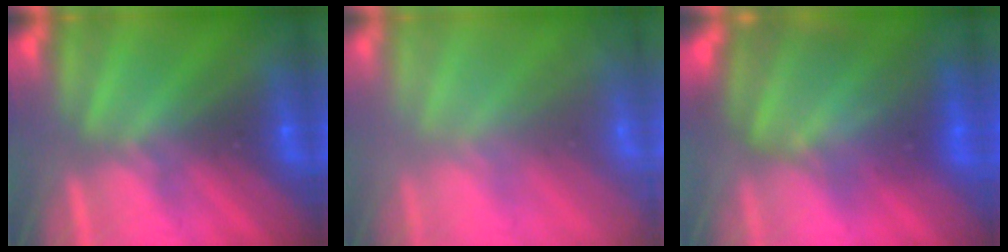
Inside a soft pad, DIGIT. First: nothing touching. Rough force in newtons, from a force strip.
{"total": 7.8}
{"total": 7.7}